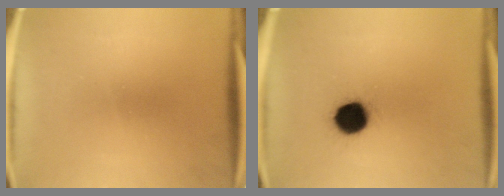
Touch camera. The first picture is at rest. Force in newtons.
{"total": 10.4}